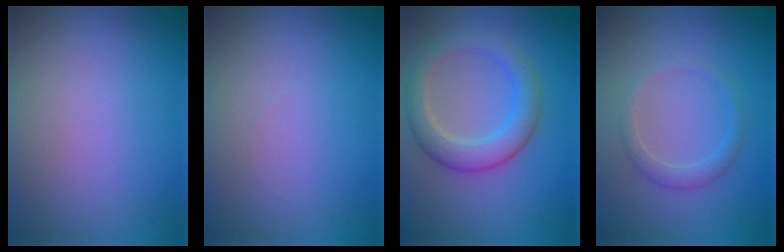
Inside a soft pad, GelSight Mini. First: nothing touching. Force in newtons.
{"total": 0.0}
{"total": 4.4, "press": 4.4, "slide": 0.3}
{"total": 1.7, "press": 1.7, "slide": 0.2}